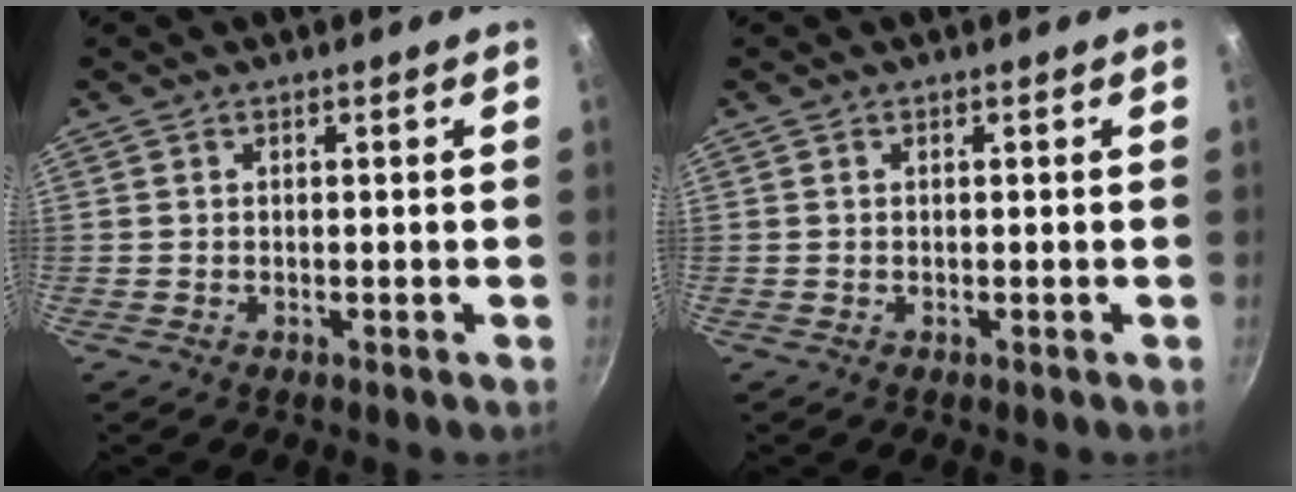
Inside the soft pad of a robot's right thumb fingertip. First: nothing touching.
{"total": 0.0}